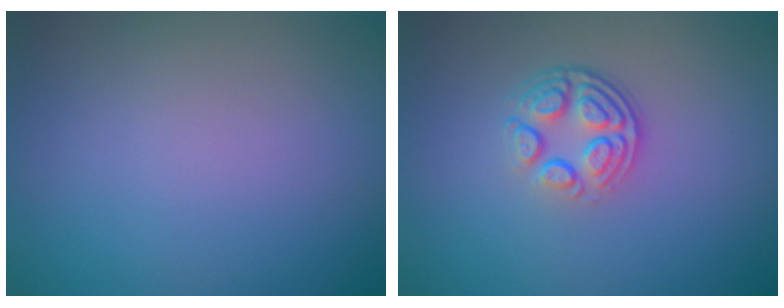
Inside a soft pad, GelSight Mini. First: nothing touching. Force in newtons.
{"total": 4.0, "press": 2.8, "slide": 2.9}